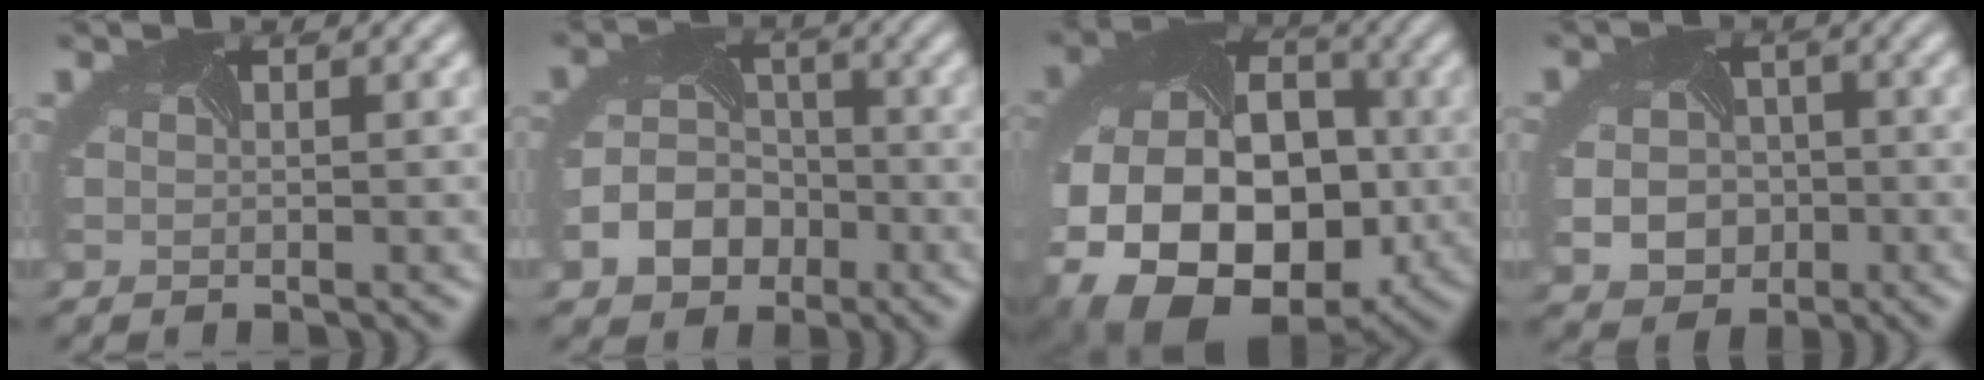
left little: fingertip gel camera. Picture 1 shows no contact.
{"total": 5.1, "force": [-2.2, 4.2, 1.9], "torque": [-0.045, -0.001, -0.046]}
{"total": 19.9, "force": [-3.7, 15.5, 11.9], "torque": [-0.199, -0.030, -0.077]}
{"total": 5.0, "force": [-1.2, 4.4, 2.0], "torque": [-0.034, -0.012, -0.020]}